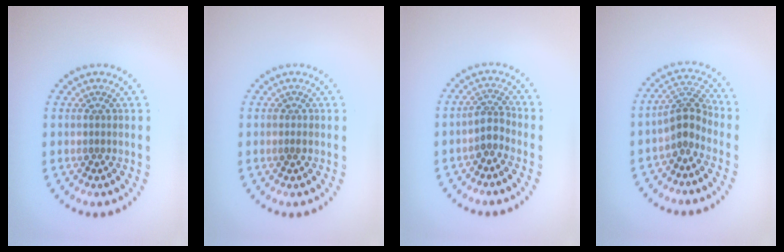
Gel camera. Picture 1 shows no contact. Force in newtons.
{"total": 0.7, "press": 0.7, "slide": 0.1}
{"total": 2.1, "press": 1.6, "slide": 1.4}
{"total": 2.9, "press": 2.4, "slide": 1.7}